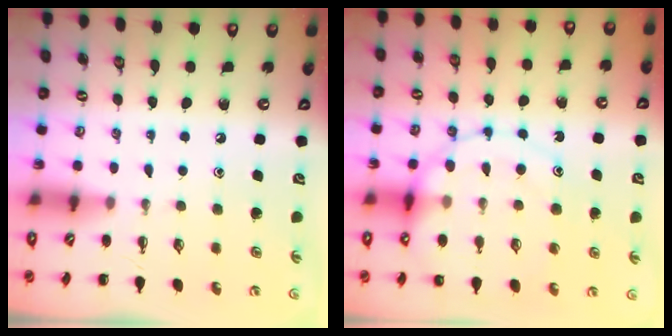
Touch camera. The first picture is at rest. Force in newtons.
{"total": 15.1, "press": 14.8, "slide": 2.7}